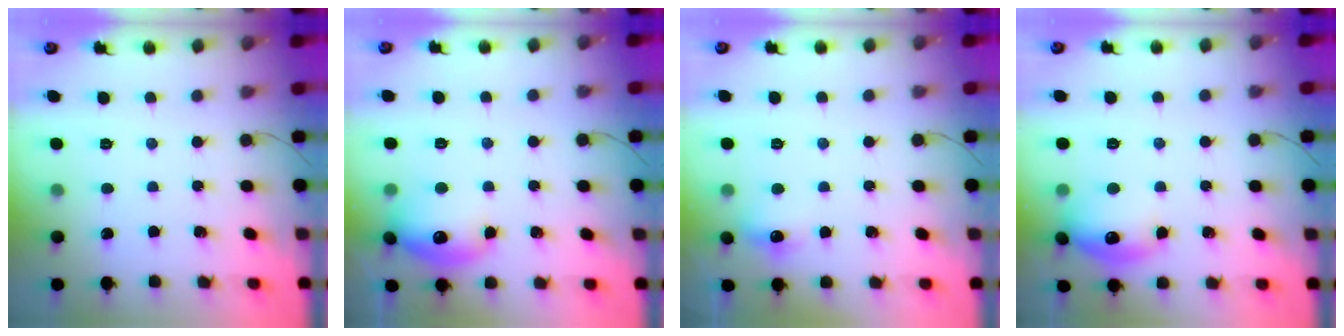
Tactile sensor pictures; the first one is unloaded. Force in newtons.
{"total": 15.0, "press": 14.9, "slide": 1.4}
{"total": 6.8, "press": 6.6, "slide": 1.3}
{"total": 14.0, "press": 13.9, "slide": 0.9}